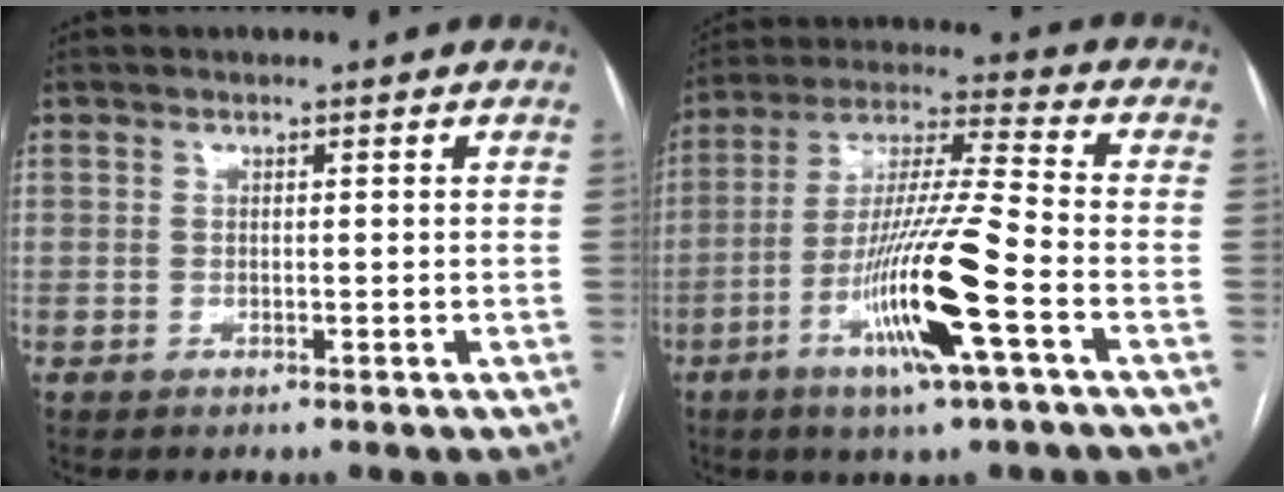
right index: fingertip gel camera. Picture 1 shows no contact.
{"total": 15.2, "force": [-5.9, -0.1, 14.0], "torque": [-0.273, -0.010, -0.111]}